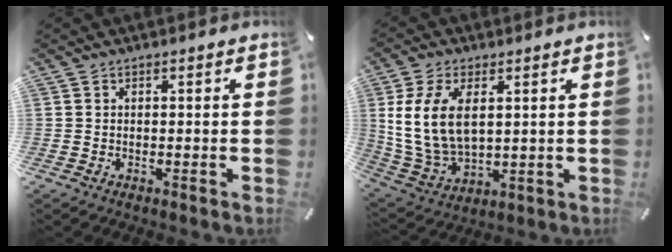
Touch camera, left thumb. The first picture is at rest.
{"total": 12.5, "force": [3.3, 8.1, 9.0], "torque": [-0.214, -0.004, 0.058]}